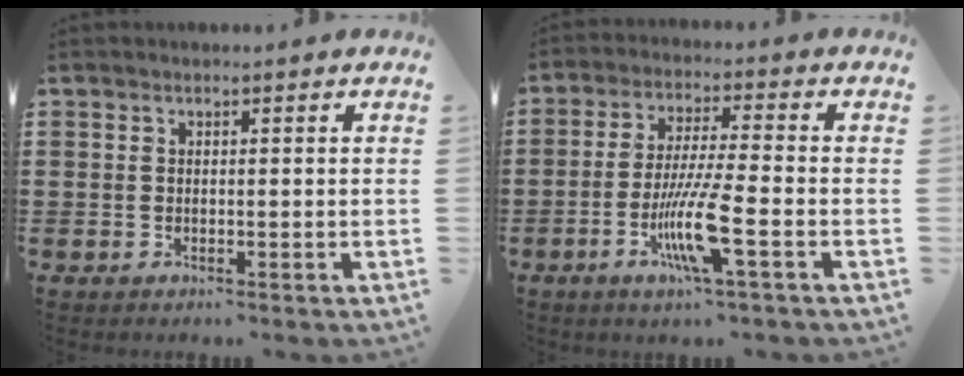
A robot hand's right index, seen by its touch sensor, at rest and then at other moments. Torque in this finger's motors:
{"motor_torque": [2.14, 0.00, 0.54, 0.21]}